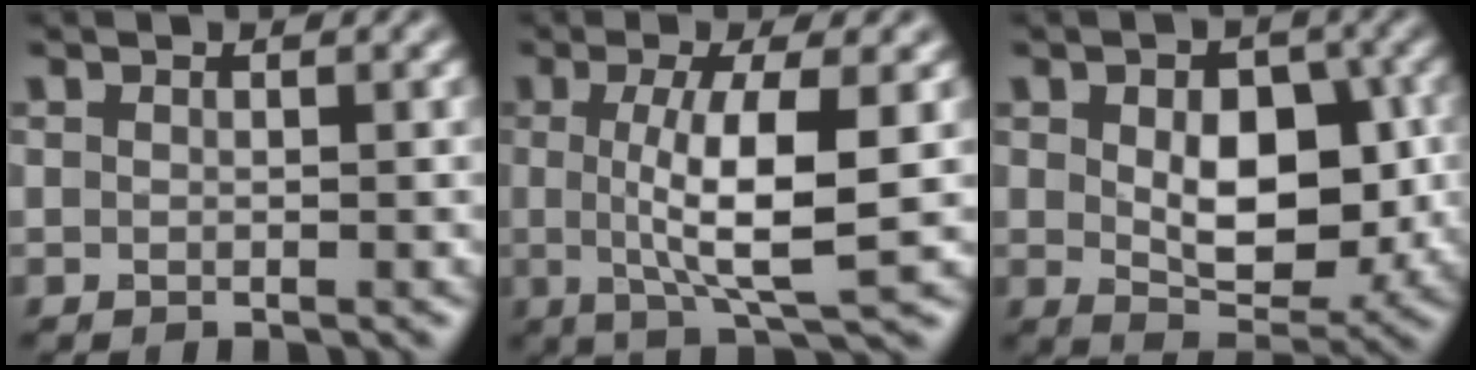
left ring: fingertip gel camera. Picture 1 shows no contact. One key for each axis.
{"total": 7.1, "fx": 0.1, "fy": 1.6, "fz": 6.9, "tx": -0.120, "ty": -0.007, "tz": 0.003}
{"total": 7.5, "fx": 0.3, "fy": 4.5, "fz": 6.0, "tx": -0.096, "ty": -0.009, "tz": 0.009}